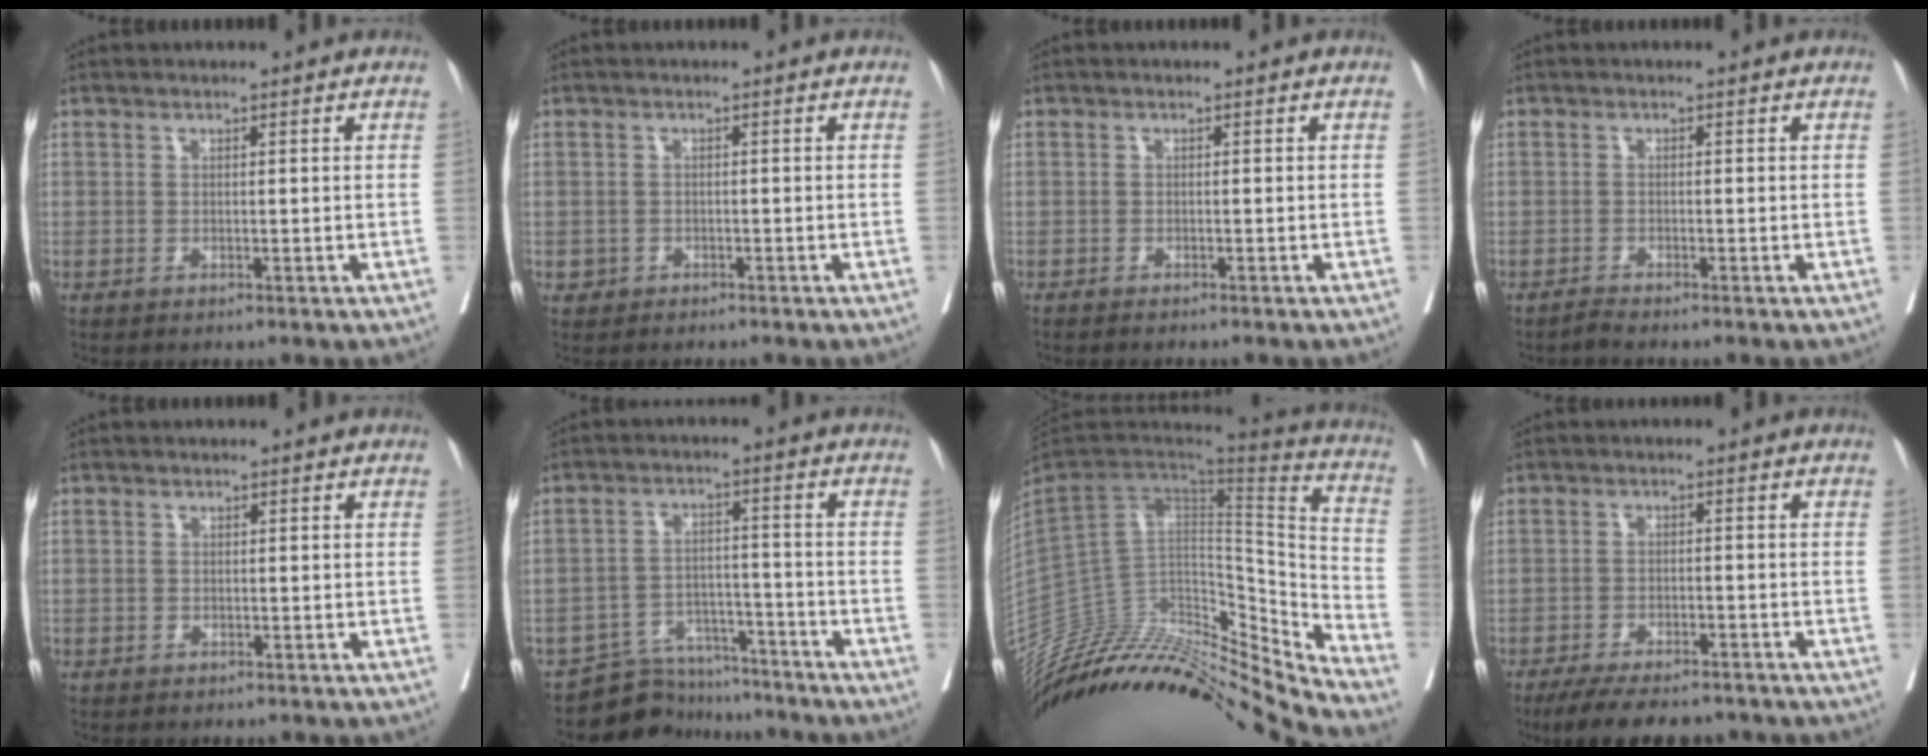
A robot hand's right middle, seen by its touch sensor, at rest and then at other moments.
{"total": 1.0, "force": [-0.7, 0.8, 0.1], "torque": [-0.005, 0.004, -0.011]}
{"total": 2.2, "force": [-2.0, 0.0, 1.1], "torque": [-0.015, -0.001, -0.026]}
{"total": 1.0, "force": [-0.9, -0.2, 0.1], "torque": [-0.002, -0.003, -0.018]}
{"total": 1.1, "force": [-0.5, 1.0, -0.1], "torque": [-0.001, 0.007, -0.010]}
{"total": 8.4, "force": [-7.9, 2.7, -0.6], "torque": [0.017, 0.027, -0.130]}
{"total": 30.4, "force": [-27.6, 3.7, 12.1], "torque": [-0.176, -0.008, -0.431]}
{"total": 9.9, "force": [-8.4, 2.8, 4.3], "torque": [-0.065, -0.010, -0.127]}